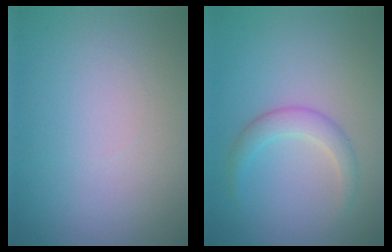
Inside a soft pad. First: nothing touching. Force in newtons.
{"total": 2.3, "press": 2.3, "slide": 0.1}